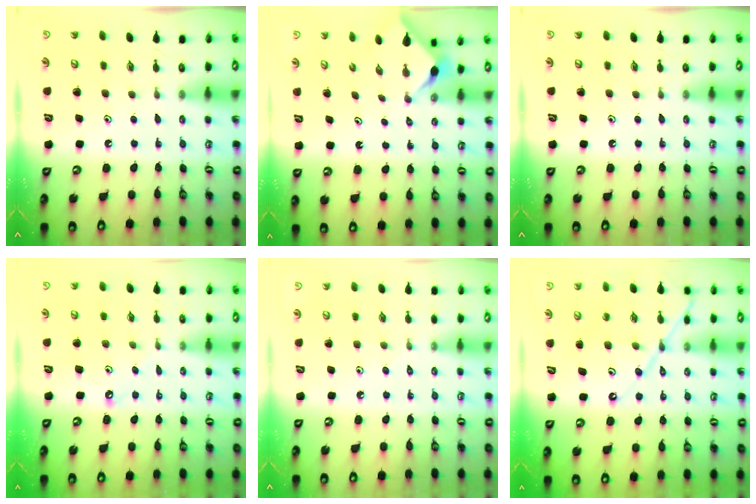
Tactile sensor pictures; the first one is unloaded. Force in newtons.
{"total": 2.9, "press": 2.8, "slide": 0.3}
{"total": 0.0}
{"total": 5.4, "press": 5.4, "slide": 0.5}
{"total": 3.1, "press": 3.1, "slide": 0.6}
{"total": 11.7, "press": 11.7, "slide": 1.2}